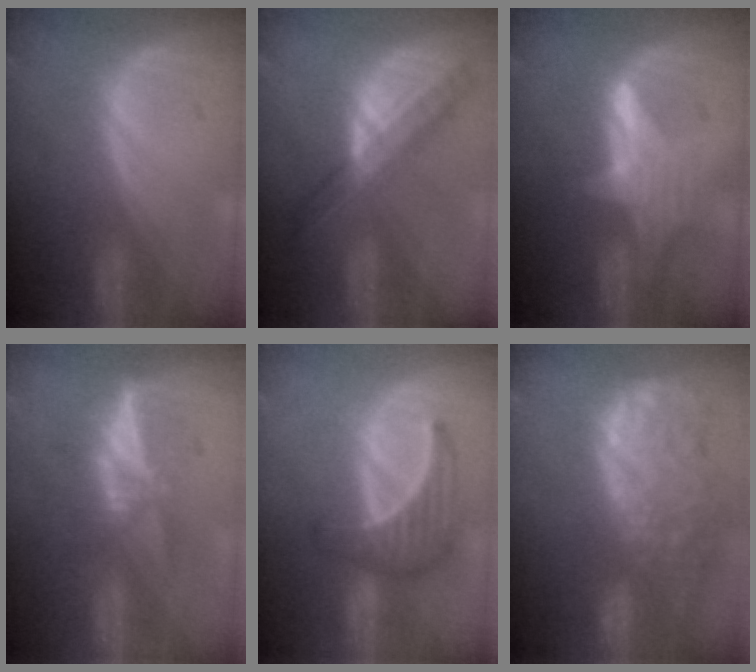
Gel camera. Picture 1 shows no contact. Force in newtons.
{"total": 8.2, "press": 6.9, "slide": 4.4}
{"total": 6.2, "press": 6.0, "slide": 1.3}
{"total": 6.4, "press": 5.5, "slide": 3.3}
{"total": 6.6, "press": 6.3, "slide": 2.2}
{"total": 14.2, "press": 11.8, "slide": 7.9}